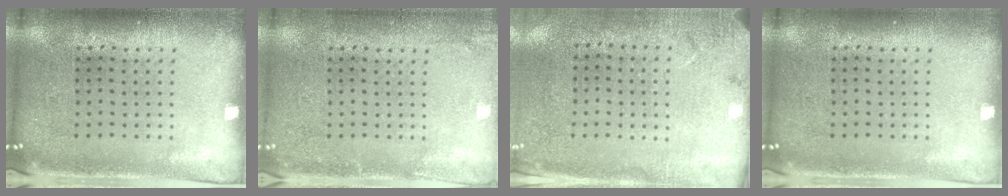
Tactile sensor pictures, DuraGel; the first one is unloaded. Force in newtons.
{"total": 1.8, "press": 1.8, "slide": 0.2}
{"total": 2.8, "press": 2.2, "slide": 1.6}
{"total": 0.0}